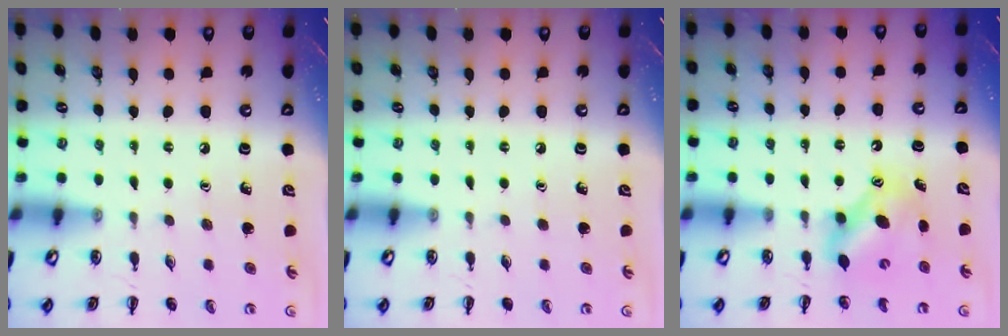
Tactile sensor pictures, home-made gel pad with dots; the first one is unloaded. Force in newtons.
{"total": 0.0}
{"total": 7.4, "press": 7.3, "slide": 1.1}